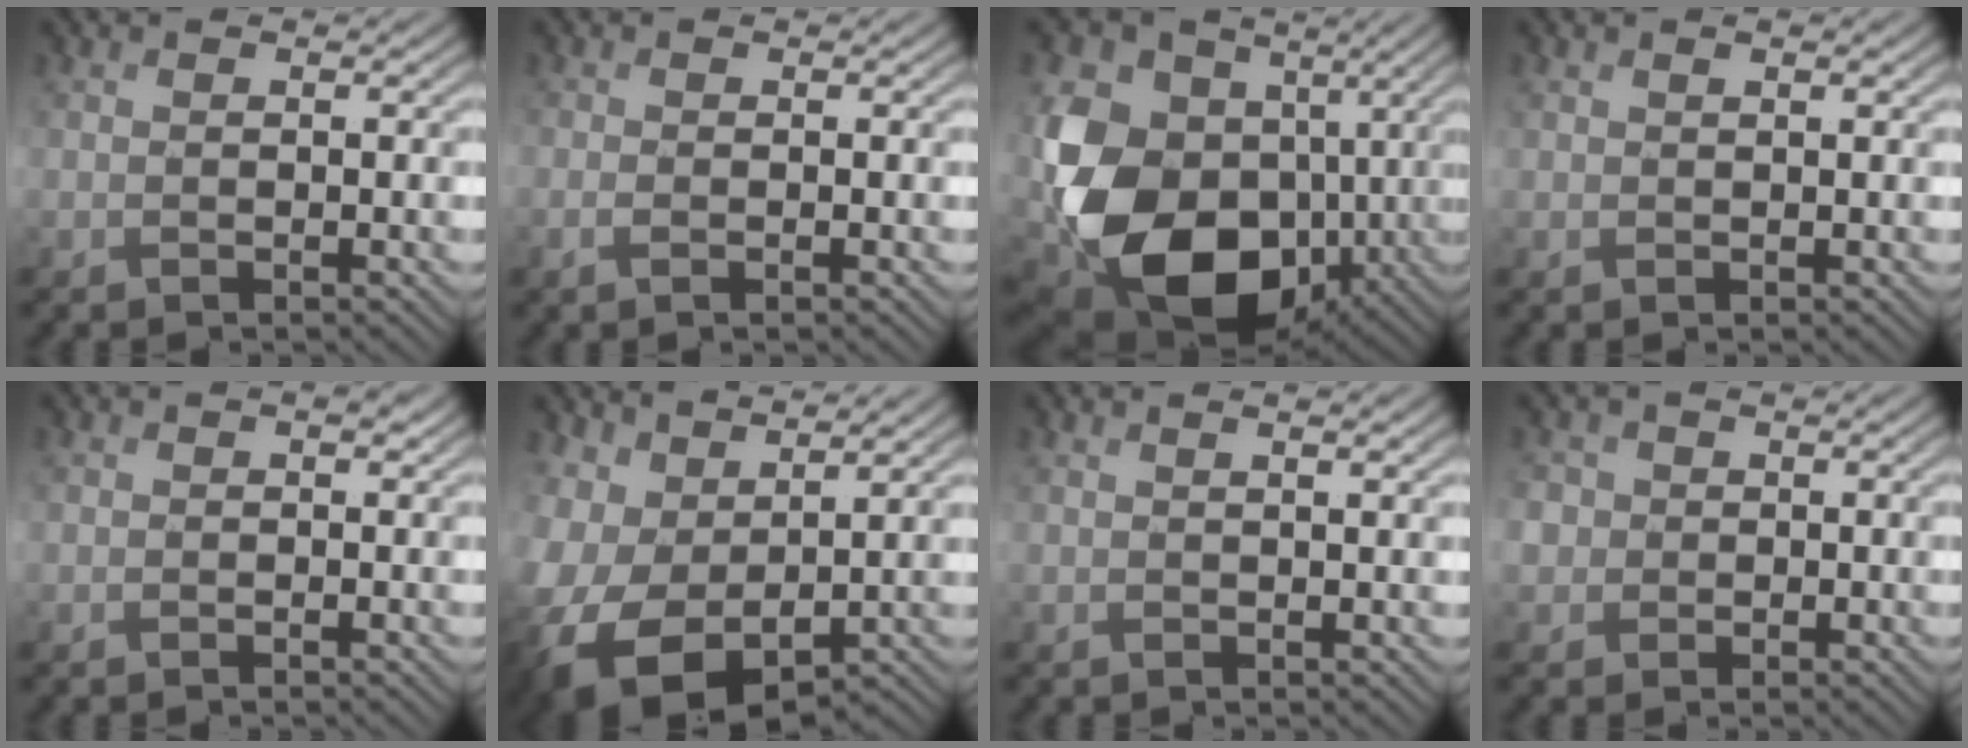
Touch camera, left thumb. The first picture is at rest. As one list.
[{"total": 1.2, "force": [-0.5, 0.5, 1.0], "torque": [-0.028, -0.003, -0.012]}, {"total": 17.9, "force": [-2.2, 13.3, 11.7], "torque": [-0.265, -0.036, -0.030]}, {"total": 0.9, "force": [0.6, 0.1, 0.6], "torque": [-0.014, 0.003, 0.011]}, {"total": 1.1, "force": [0.1, 0.7, 0.9], "torque": [-0.011, 0.001, 0.001]}, {"total": 12.4, "force": [1.8, 8.4, 9.0], "torque": [-0.238, -0.039, 0.056]}, {"total": 1.7, "force": [0.9, 0.3, 1.4], "torque": [-0.026, 0.003, 0.014]}, {"total": 2.9, "force": [0.2, 2.8, 0.7], "torque": [-0.027, 0.003, -0.003]}]